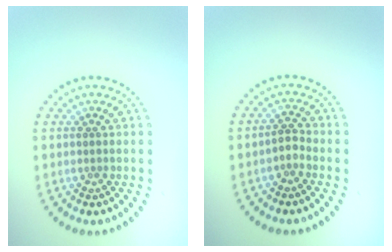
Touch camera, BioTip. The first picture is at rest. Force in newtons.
{"total": 1.2, "press": 0.9, "slide": 0.8}